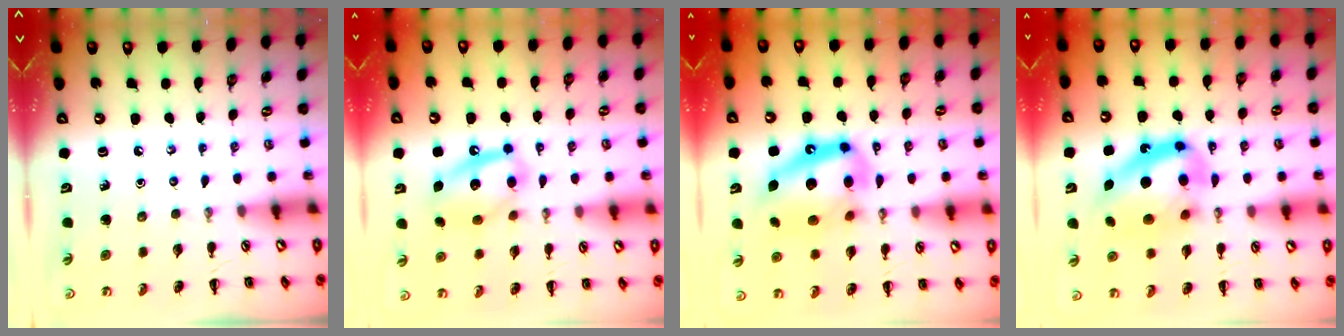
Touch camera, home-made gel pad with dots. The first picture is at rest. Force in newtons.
{"total": 13.3, "press": 13.1, "slide": 2.4}
{"total": 17.9, "press": 17.3, "slide": 4.9}
{"total": 16.5, "press": 16.0, "slide": 4.1}